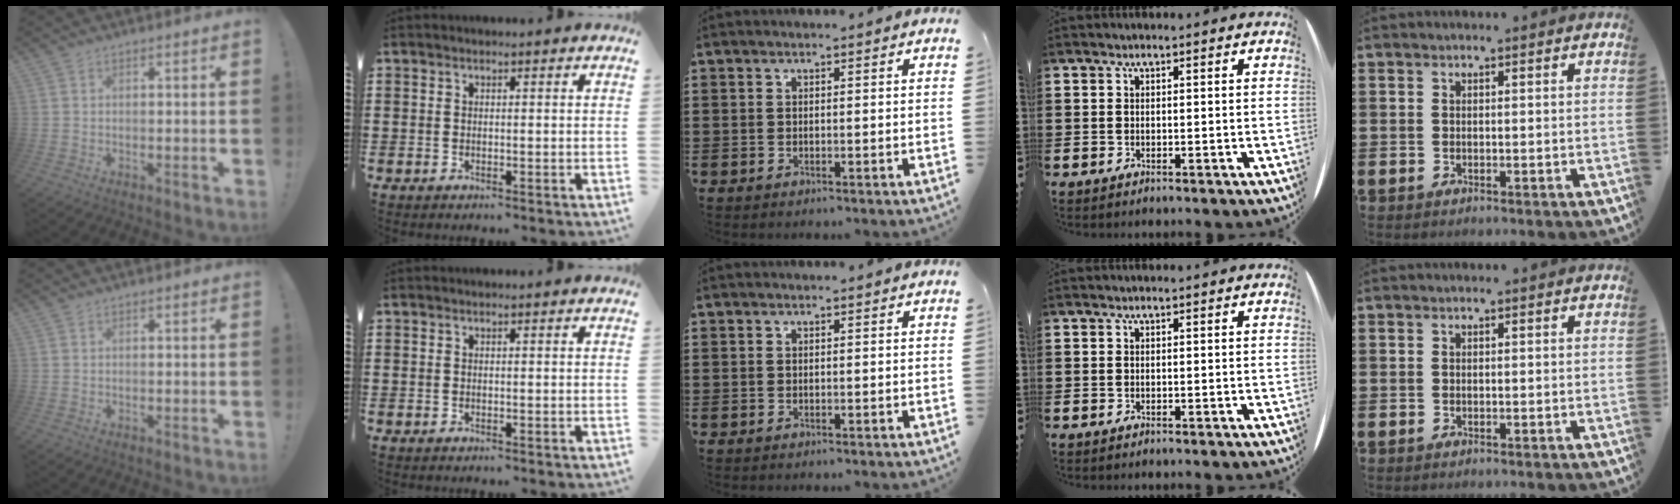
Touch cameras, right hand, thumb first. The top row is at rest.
{}